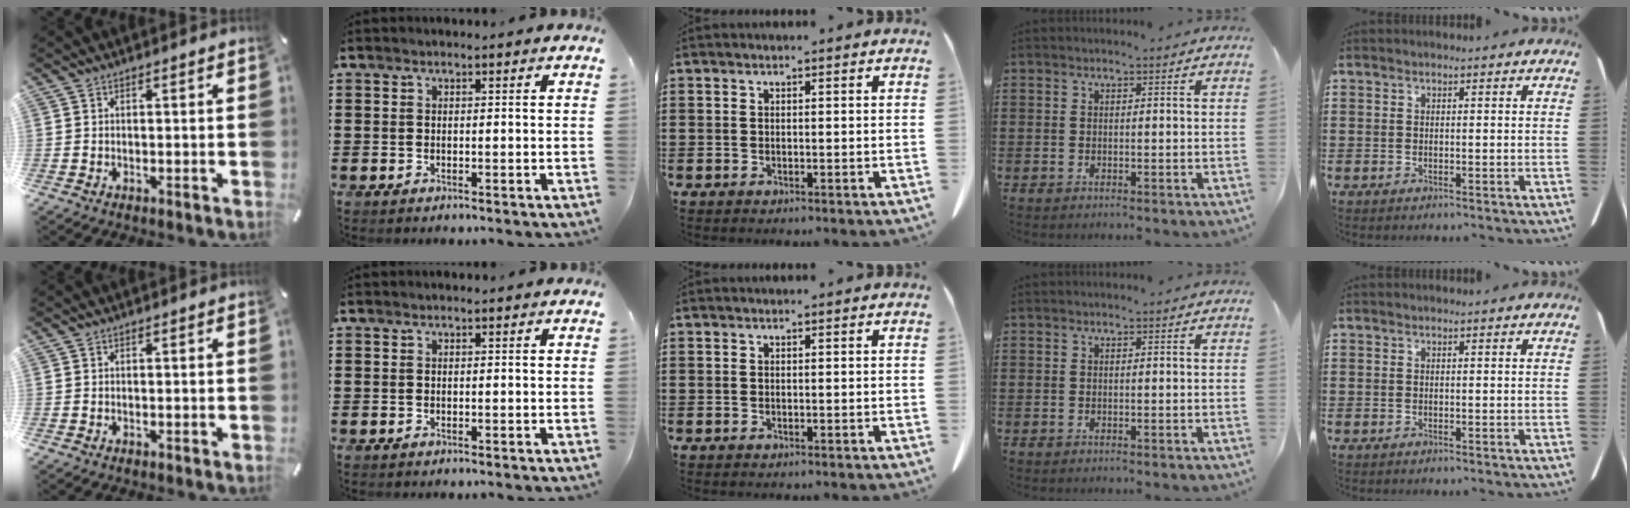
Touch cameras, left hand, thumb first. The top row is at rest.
{}